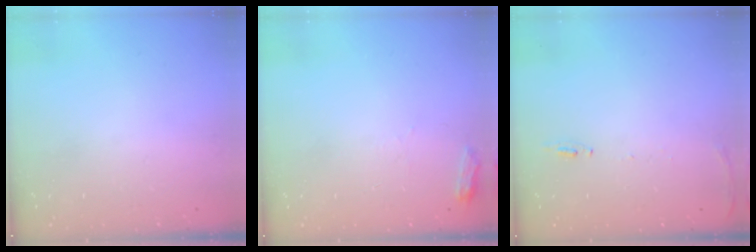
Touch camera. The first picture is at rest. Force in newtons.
{"total": 4.2, "press": 4.2, "slide": 0.5}
{"total": 6.1, "press": 6.0, "slide": 0.9}